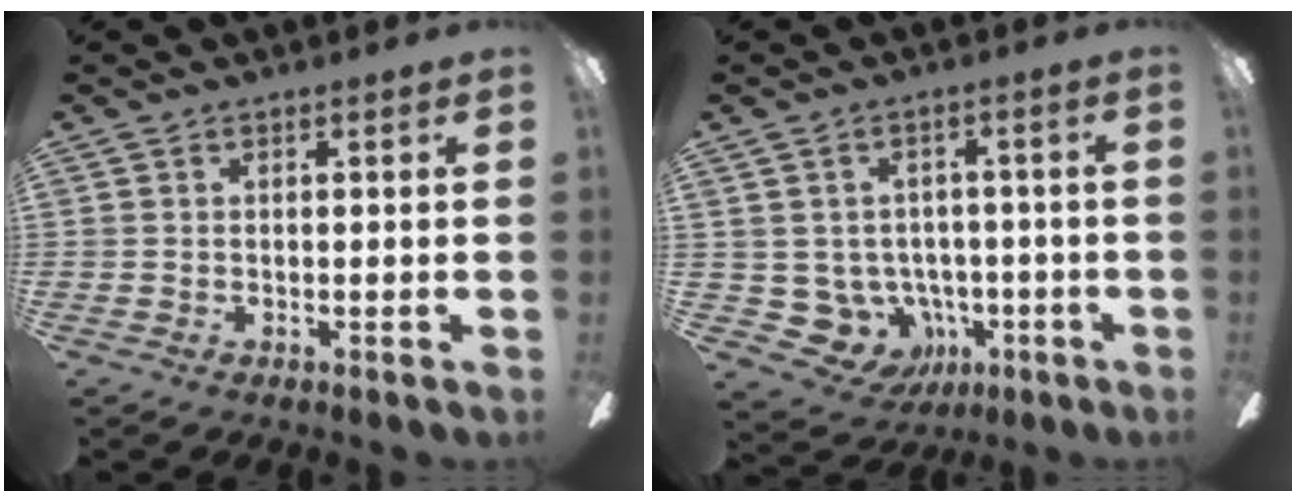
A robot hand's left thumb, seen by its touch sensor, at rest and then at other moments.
{"total": 8.0, "force": [-2.4, 7.3, 2.4], "torque": [-0.074, 0.002, -0.034]}